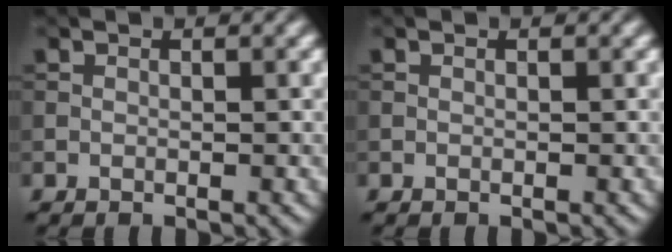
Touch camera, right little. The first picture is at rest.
{"total": 0.0}